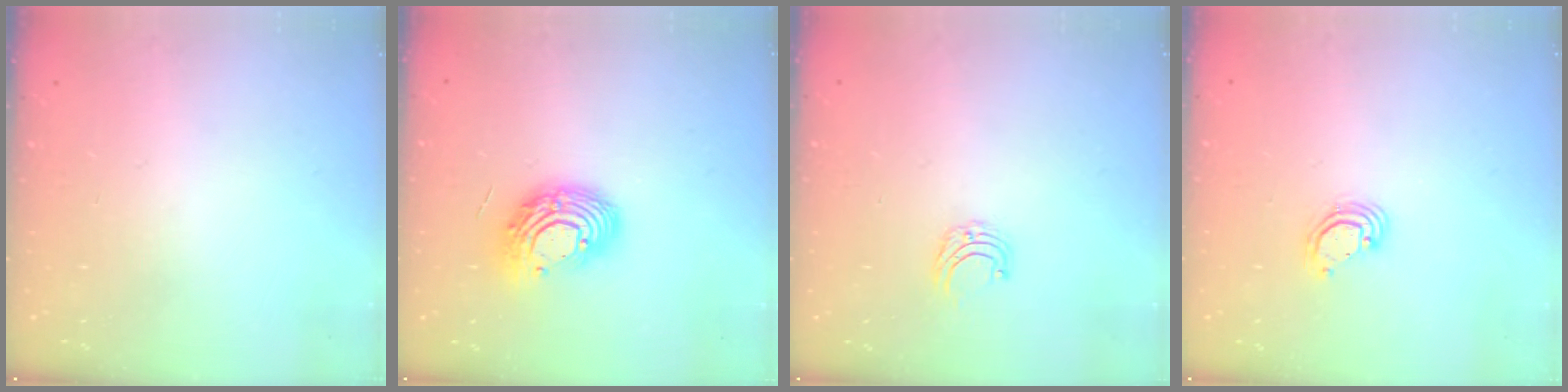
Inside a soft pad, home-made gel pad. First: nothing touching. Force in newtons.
{"total": 12.1, "press": 12.0, "slide": 1.0}
{"total": 4.9, "press": 4.8, "slide": 0.5}
{"total": 3.8, "press": 3.8, "slide": 0.1}